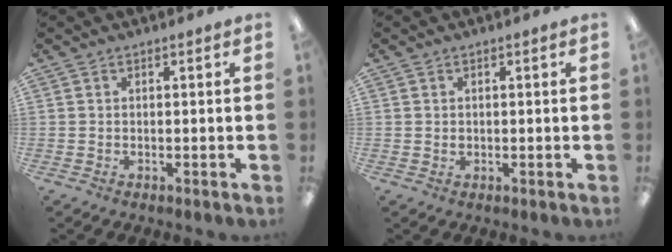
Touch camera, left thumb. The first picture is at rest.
{"total": 0.9, "force": [0.3, 0.8, 0.1], "torque": [-0.003, 0.003, 0.006]}